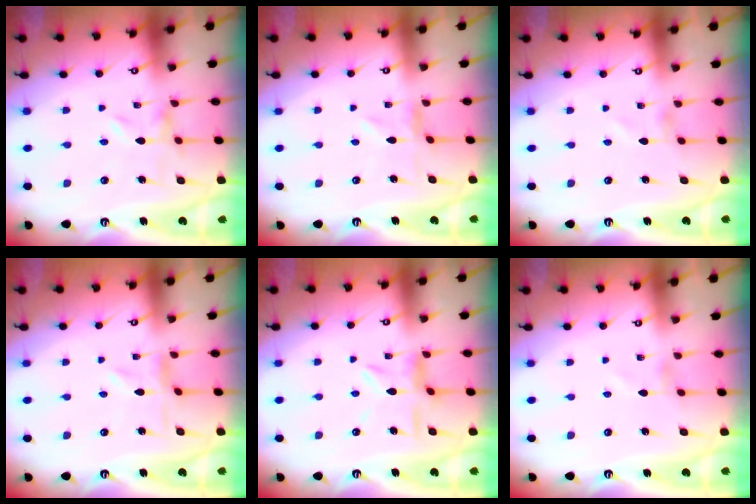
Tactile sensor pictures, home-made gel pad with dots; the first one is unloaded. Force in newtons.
{"total": 0.0}
{"total": 0.5, "press": 0.5, "slide": 0.1}
{"total": 0.0}
{"total": 7.2, "press": 7.2, "slide": 0.7}
{"total": 0.0}